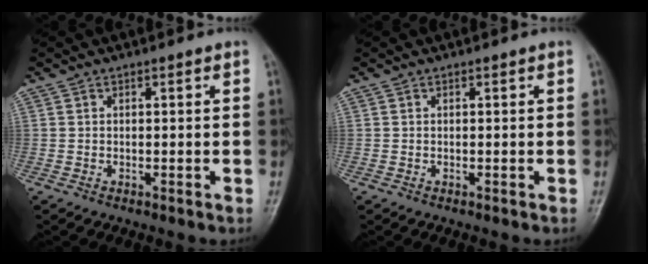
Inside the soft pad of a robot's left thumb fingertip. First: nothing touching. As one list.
[{"total": 0.0}]